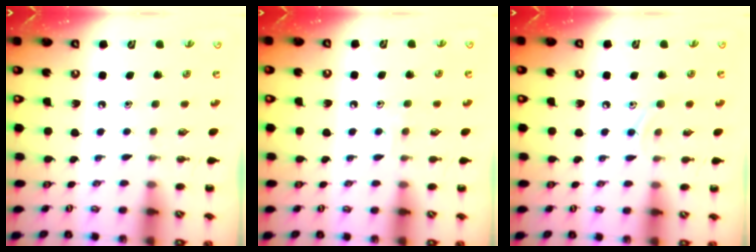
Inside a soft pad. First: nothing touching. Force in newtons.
{"total": 5.7, "press": 5.6, "slide": 1.0}
{"total": 8.3, "press": 8.1, "slide": 1.8}